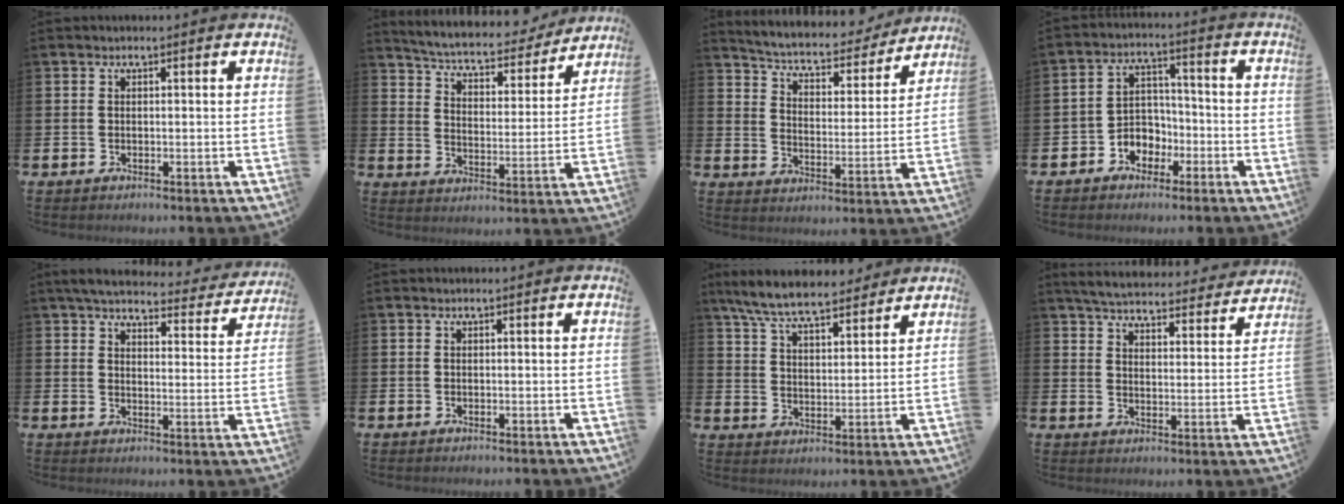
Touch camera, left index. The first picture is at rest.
{"total": 5.7, "force": [5.5, 1.1, 1.4], "torque": [-0.052, -0.045, 0.088]}
{"total": 5.7, "force": [5.4, 1.4, 1.3], "torque": [-0.051, -0.046, 0.085]}
{"total": 4.1, "force": [-1.9, 3.6, 0.6], "torque": [-0.032, 0.003, -0.043]}
{"total": 4.6, "force": [4.2, 1.0, 1.5], "torque": [-0.048, -0.031, 0.069]}
{"total": 0.0}
{"total": 8.0, "force": [7.3, 1.5, 2.8], "torque": [-0.088, -0.029, 0.134]}
{"total": 5.2, "force": [5.1, 0.6, 1.1], "torque": [-0.040, -0.038, 0.086]}